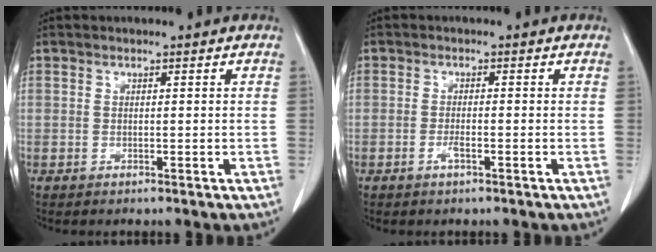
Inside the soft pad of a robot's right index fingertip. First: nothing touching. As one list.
[{"total": 1.6, "force": [-0.8, 0.2, 1.4], "torque": [-0.027, 0.001, -0.014]}]